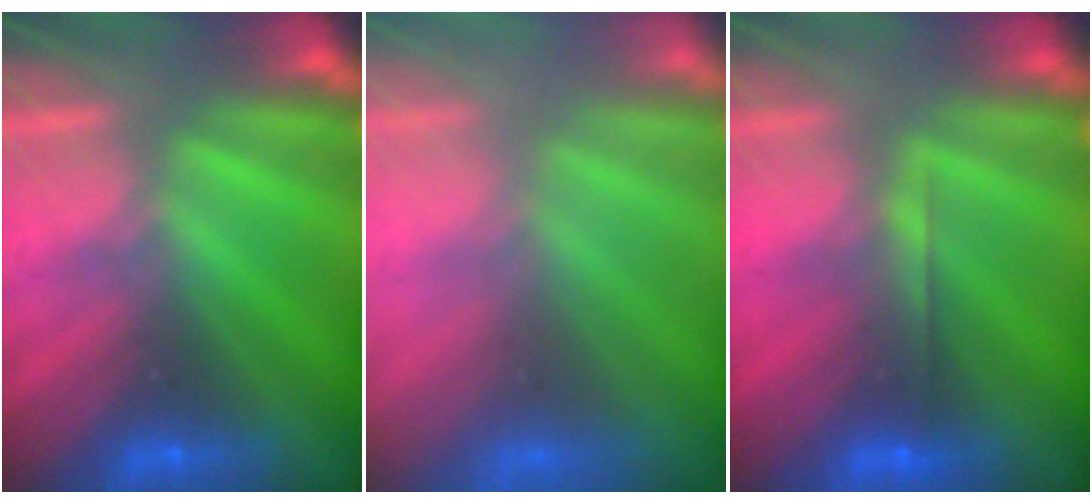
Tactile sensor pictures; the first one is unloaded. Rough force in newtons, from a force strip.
{"total": 8.8}
{"total": 2.5}